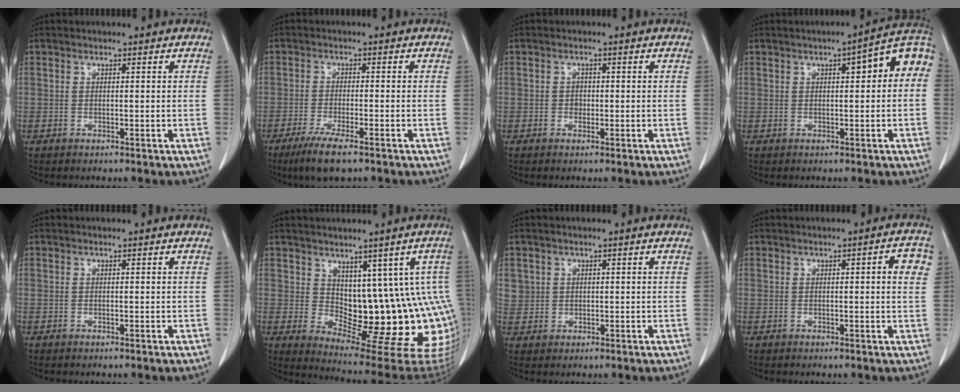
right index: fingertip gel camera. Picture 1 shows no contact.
{"total": 6.4, "force": [-4.3, 0.8, 4.7], "torque": [-0.084, -0.015, -0.071]}
{"total": 1.1, "force": [-0.2, 1.0, 0.5], "torque": [-0.005, 0.004, -0.002]}
{"total": 7.8, "force": [1.8, 1.7, 7.4], "torque": [-0.094, 0.033, 0.015]}
{"total": 0.0}
{"total": 14.4, "force": [1.5, 7.2, 12.3], "torque": [-0.131, 0.006, 0.038]}
{"total": 2.9, "force": [1.1, 2.6, 0.2], "torque": [0.010, 0.004, 0.023]}
{"total": 3.6, "force": [0.9, 0.6, 3.5], "torque": [-0.035, 0.005, 0.006]}